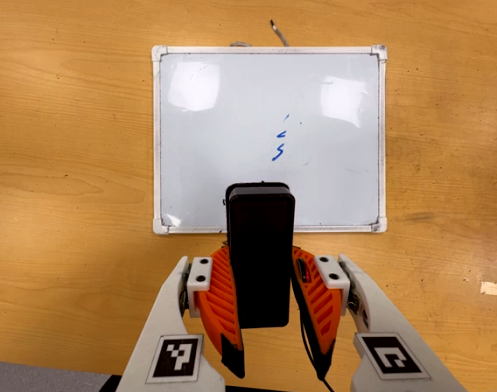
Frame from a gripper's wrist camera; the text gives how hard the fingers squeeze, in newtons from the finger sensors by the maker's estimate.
{"total": 5.4, "left": 4.8, "right": 5.9}